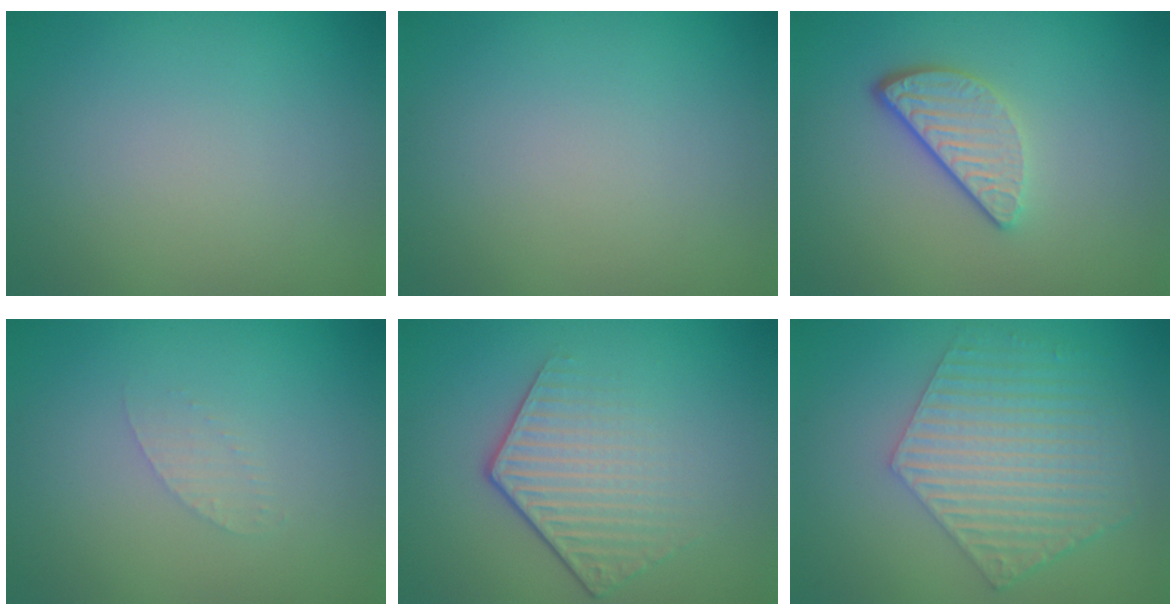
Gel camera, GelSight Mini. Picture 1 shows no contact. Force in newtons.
{"total": 0.0}
{"total": 3.4, "press": 2.7, "slide": 2.0}
{"total": 1.0, "press": 1.0, "slide": 0.1}
{"total": 4.2, "press": 2.9, "slide": 3.0}
{"total": 5.9, "press": 4.3, "slide": 4.0}